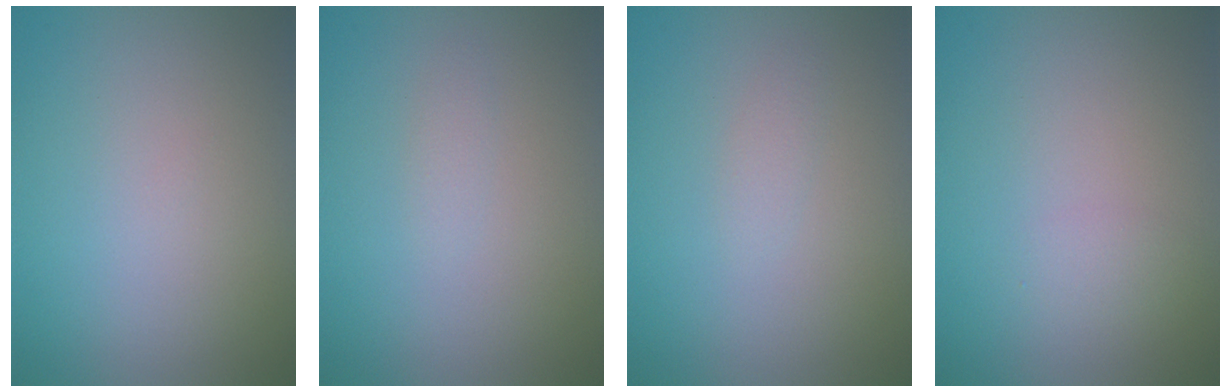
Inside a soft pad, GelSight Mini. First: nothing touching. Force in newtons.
{"total": 0.6, "press": 0.6, "slide": 0.0}
{"total": 0.8, "press": 0.8, "slide": 0.1}
{"total": 0.9, "press": 0.9, "slide": 0.0}